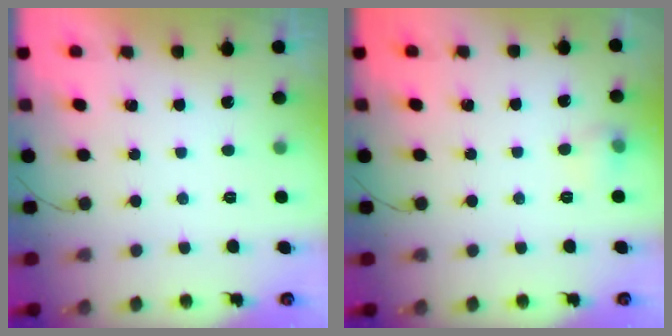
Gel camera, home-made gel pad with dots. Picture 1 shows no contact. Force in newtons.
{"total": 5.8, "press": 5.6, "slide": 1.4}